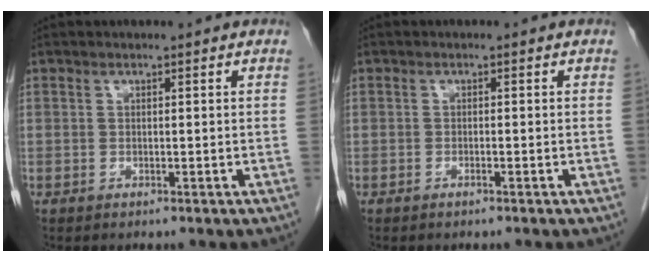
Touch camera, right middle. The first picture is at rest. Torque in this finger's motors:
{"motor_torque": [-0.05, 0.16, -0.02, -0.01]}